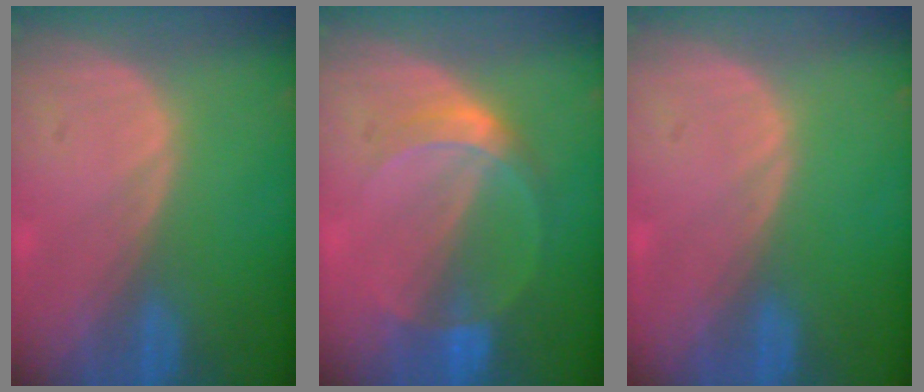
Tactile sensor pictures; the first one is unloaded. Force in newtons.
{"total": 5.2, "press": 4.7, "slide": 2.0}
{"total": 0.0}